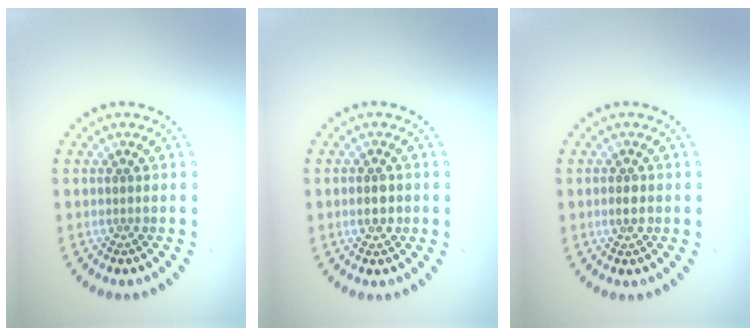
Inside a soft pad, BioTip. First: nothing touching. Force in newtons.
{"total": 2.4, "press": 2.4, "slide": 0.0}
{"total": 1.4, "press": 1.4, "slide": 0.1}